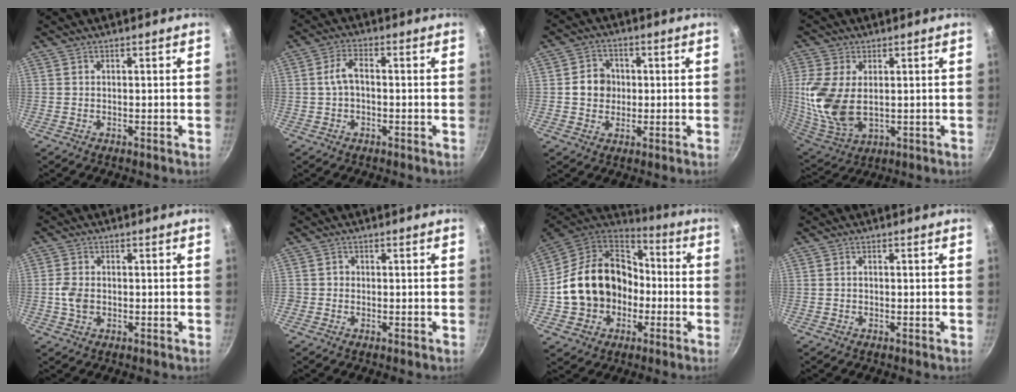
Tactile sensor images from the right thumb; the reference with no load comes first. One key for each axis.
{"total": 4.4, "fx": -0.3, "fy": 2.6, "fz": 3.6, "tx": -0.068, "ty": 0.023, "tz": -0.008}
{"total": 6.0, "fx": 0.2, "fy": 5.4, "fz": 2.7, "tx": -0.013, "ty": 0.007, "tz": -0.005}
{"total": 14.0, "fx": 1.3, "fy": 8.5, "fz": 11.1, "tx": -0.234, "ty": -0.016, "tz": 0.037}
{"total": 4.0, "fx": -0.6, "fy": 2.9, "fz": 2.7, "tx": -0.053, "ty": 0.005, "tz": -0.013}
{"total": 1.4, "fx": -0.4, "fy": 1.3, "fz": 0.2, "tx": 0.001, "ty": 0.004, "tz": -0.010}
{"total": 20.0, "fx": -2.2, "fy": 16.6, "fz": 11.0, "tx": -0.176, "ty": 0.055, "tz": -0.026}
{"total": 0.6, "fx": -0.1, "fy": 0.5, "fz": 0.3, "tx": -0.006, "ty": 0.004, "tz": -0.002}